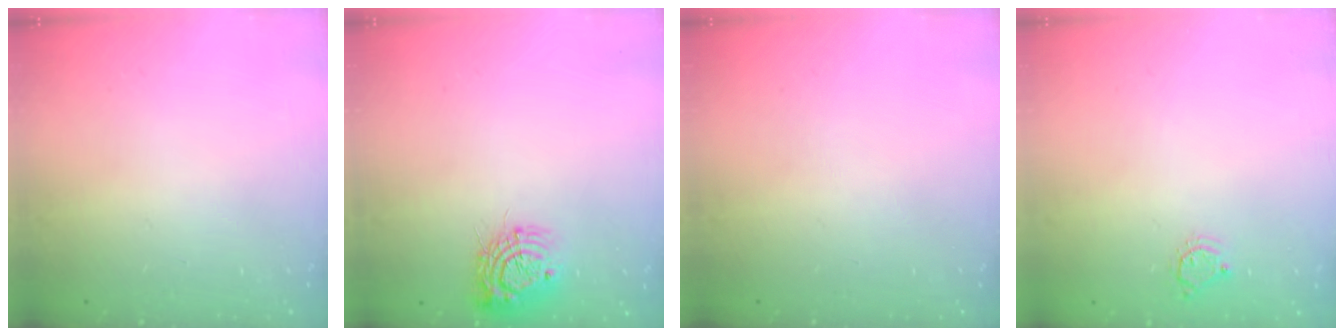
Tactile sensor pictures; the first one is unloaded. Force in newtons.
{"total": 10.7, "press": 10.7, "slide": 0.7}
{"total": 0.0}
{"total": 3.7, "press": 3.7, "slide": 0.4}